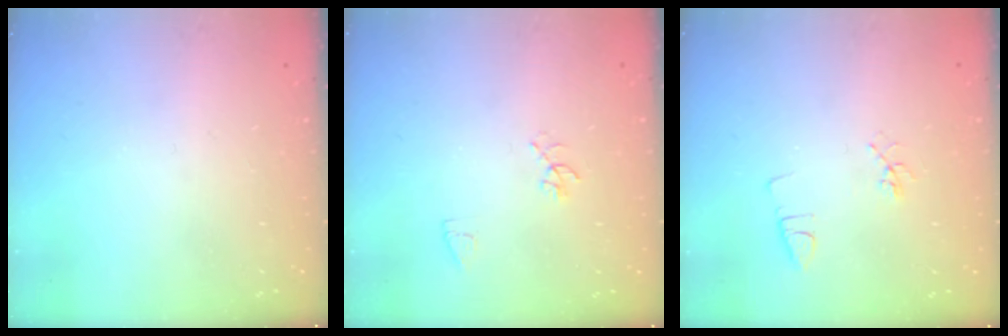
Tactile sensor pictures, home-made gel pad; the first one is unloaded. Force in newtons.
{"total": 3.9, "press": 3.7, "slide": 1.2}
{"total": 4.8, "press": 4.5, "slide": 1.7}